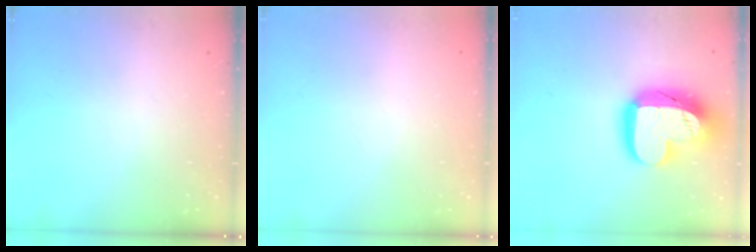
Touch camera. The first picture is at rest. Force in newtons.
{"total": 0.0}
{"total": 21.1, "press": 21.0, "slide": 1.7}